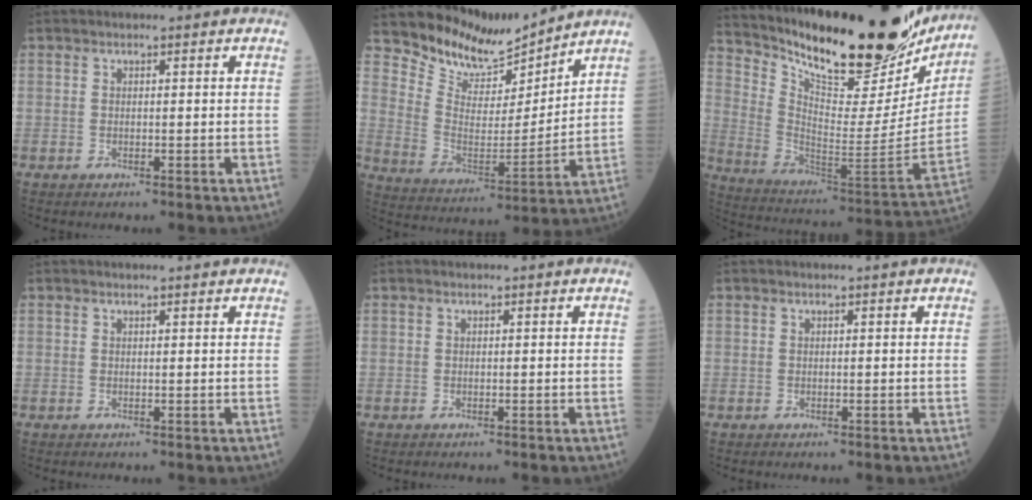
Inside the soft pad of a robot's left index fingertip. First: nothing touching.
{"total": 10.4, "force": [10.2, 2.1, 0.9], "torque": [-0.026, -0.012, 0.196]}
{"total": 29.6, "force": [24.5, 6.6, 15.2], "torque": [-0.250, -0.060, 0.354]}
{"total": 1.5, "force": [1.4, 0.0, 0.6], "torque": [-0.006, 0.006, 0.018]}
{"total": 0.0}
{"total": 0.0}